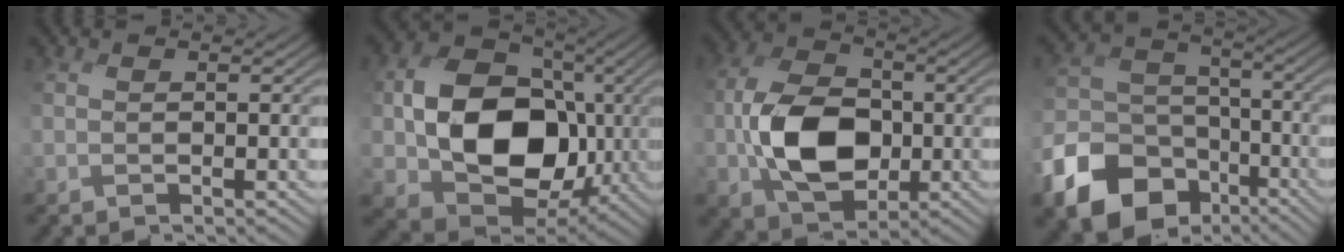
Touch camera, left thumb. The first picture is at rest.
{"total": 14.1, "force": [-1.2, 11.3, 8.5], "torque": [-0.149, -0.028, -0.023]}
{"total": 10.1, "force": [-2.1, 7.0, 6.9], "torque": [-0.147, -0.002, -0.048]}
{"total": 18.1, "force": [-10.5, 13.4, 6.2], "torque": [-0.177, -0.064, -0.184]}